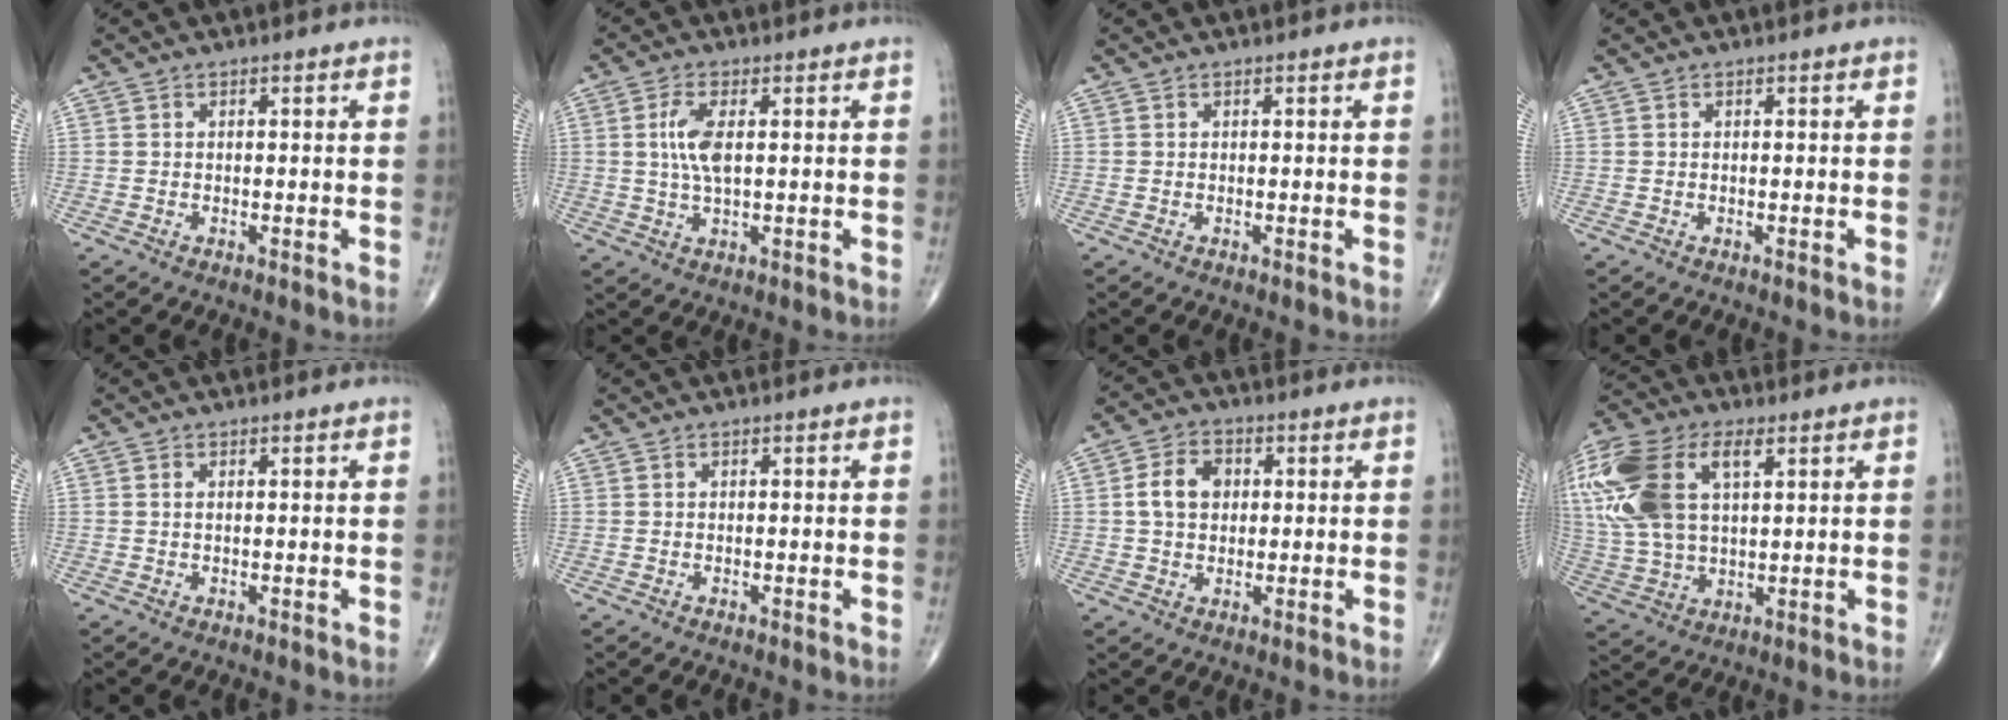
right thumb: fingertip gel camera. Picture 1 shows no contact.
{"total": 5.7, "force": [0.9, 2.2, 5.2], "torque": [-0.118, 0.000, 0.018]}
{"total": 0.0}
{"total": 0.0}
{"total": 0.6, "force": [0.2, 0.3, 0.5], "torque": [-0.013, 0.004, 0.003]}
{"total": 0.0}
{"total": 6.8, "force": [0.9, 4.9, 4.5], "torque": [-0.072, 0.010, 0.012]}
{"total": 22.3, "force": [7.3, 12.4, 17.0], "torque": [-0.408, 0.016, 0.137]}